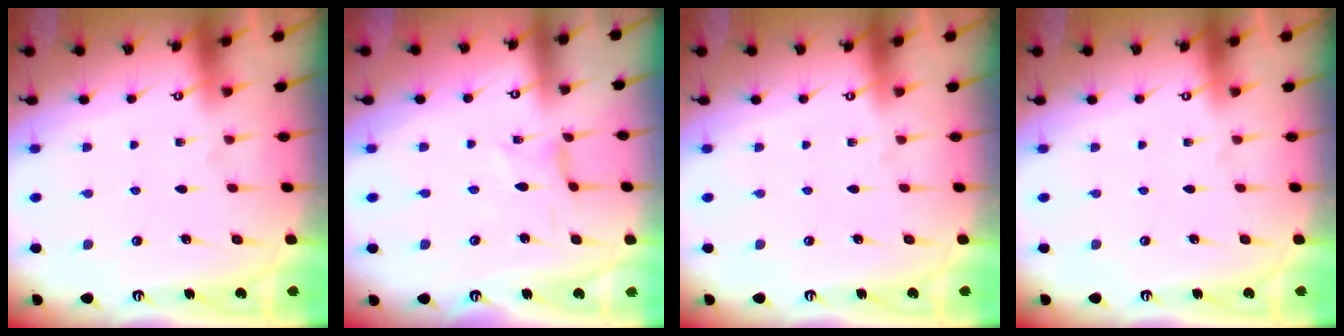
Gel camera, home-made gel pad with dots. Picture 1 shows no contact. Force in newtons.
{"total": 0.0}
{"total": 0.0}
{"total": 0.0}